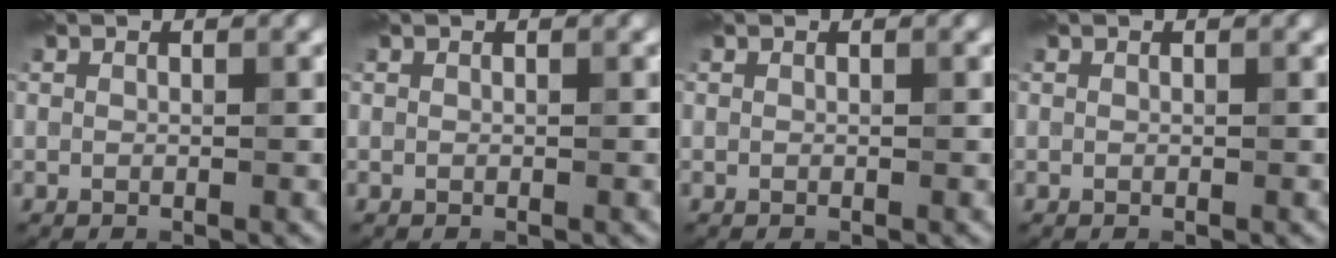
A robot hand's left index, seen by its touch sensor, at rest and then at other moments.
{"total": 0.0}
{"total": 0.0}
{"total": 0.0}